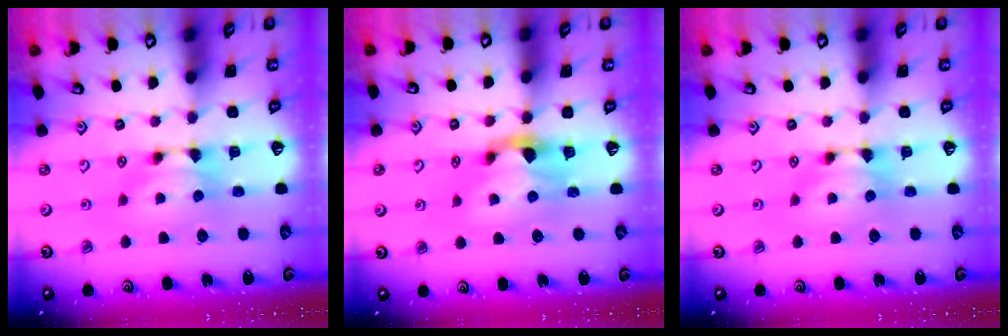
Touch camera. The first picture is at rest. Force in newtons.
{"total": 2.3, "press": 1.9, "slide": 1.3}
{"total": 0.0}